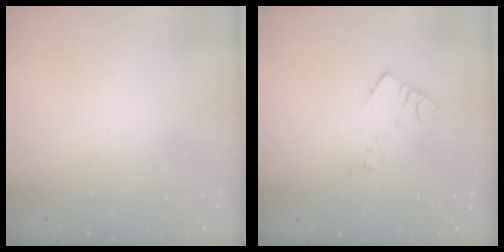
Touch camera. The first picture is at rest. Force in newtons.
{"total": 5.2, "press": 5.2, "slide": 0.7}